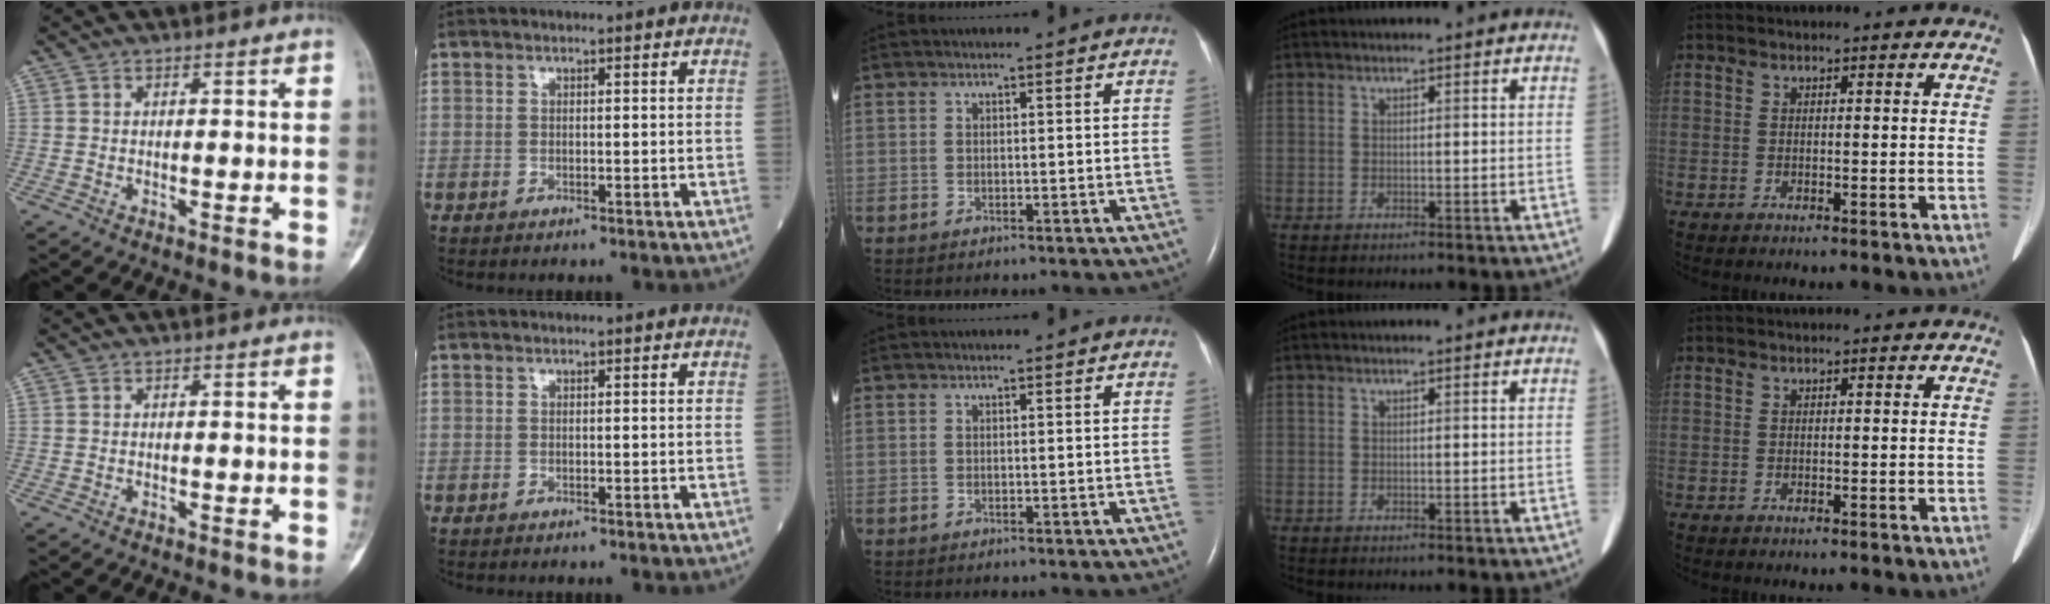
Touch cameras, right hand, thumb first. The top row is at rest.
{}